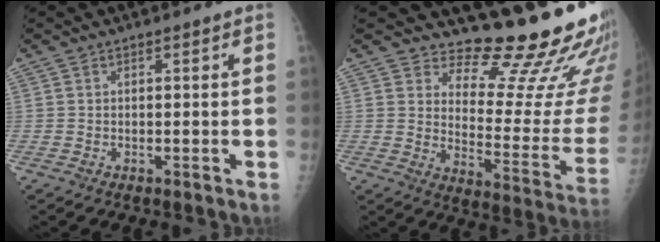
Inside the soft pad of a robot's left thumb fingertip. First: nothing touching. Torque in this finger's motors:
{"motor_torque": [0.30, 0.23, 0.14, -0.06, 0.04]}